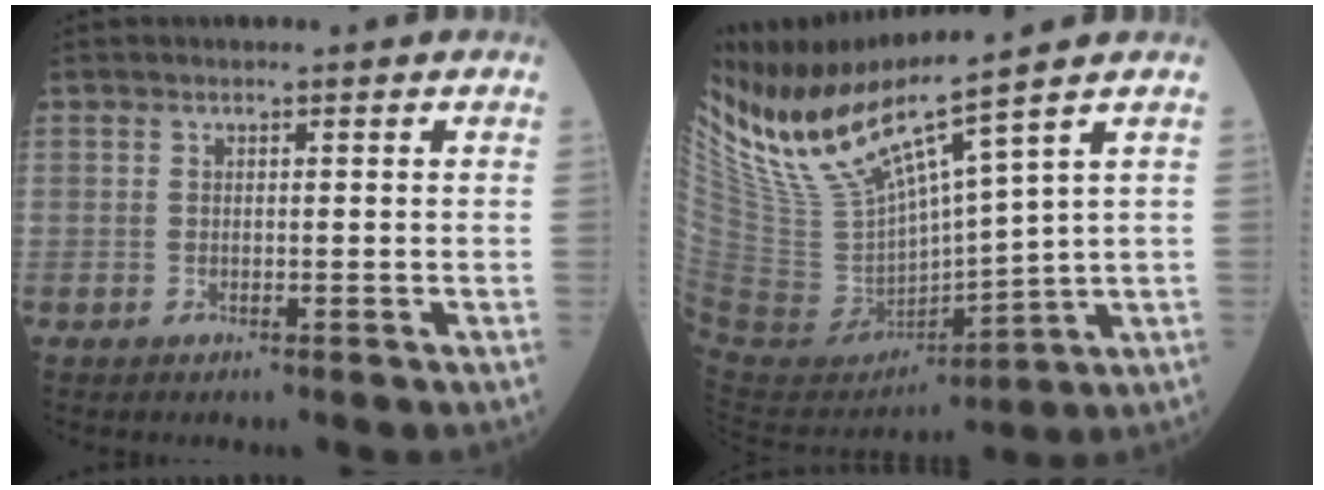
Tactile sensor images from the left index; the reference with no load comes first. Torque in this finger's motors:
{"motor_torque": [0.81, -1.32, 0.60, 0.15]}